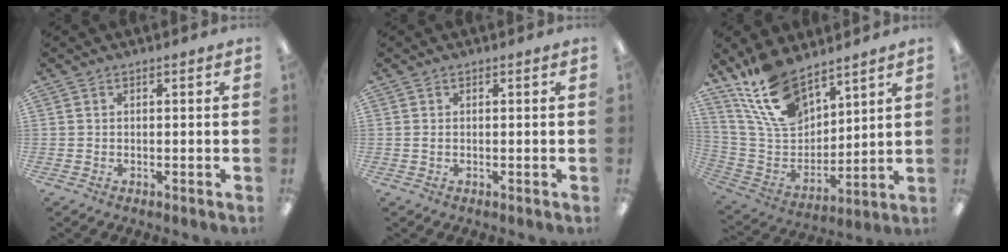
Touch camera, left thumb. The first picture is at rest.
{"total": 0.7, "force": [0.1, 0.3, 0.6], "torque": [-0.013, 0.002, 0.001]}
{"total": 16.5, "force": [12.0, 7.9, 8.2], "torque": [-0.176, -0.053, 0.227]}